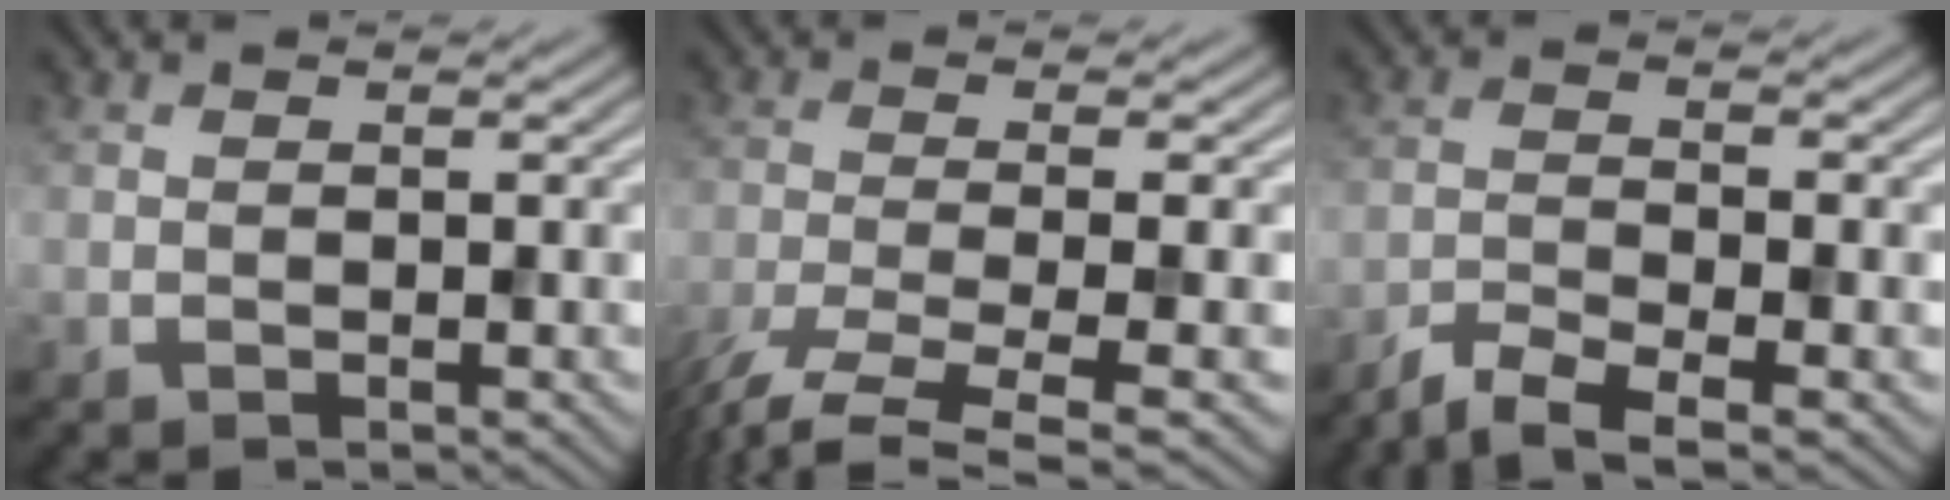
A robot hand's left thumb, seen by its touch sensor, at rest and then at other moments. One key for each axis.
{"total": 7.1, "fx": -4.0, "fy": 1.7, "fz": 5.6, "tx": -0.106, "ty": -0.015, "tz": -0.078}
{"total": 4.7, "fx": -3.8, "fy": 0.7, "fz": 2.7, "tx": -0.054, "ty": -0.006, "tz": -0.076}